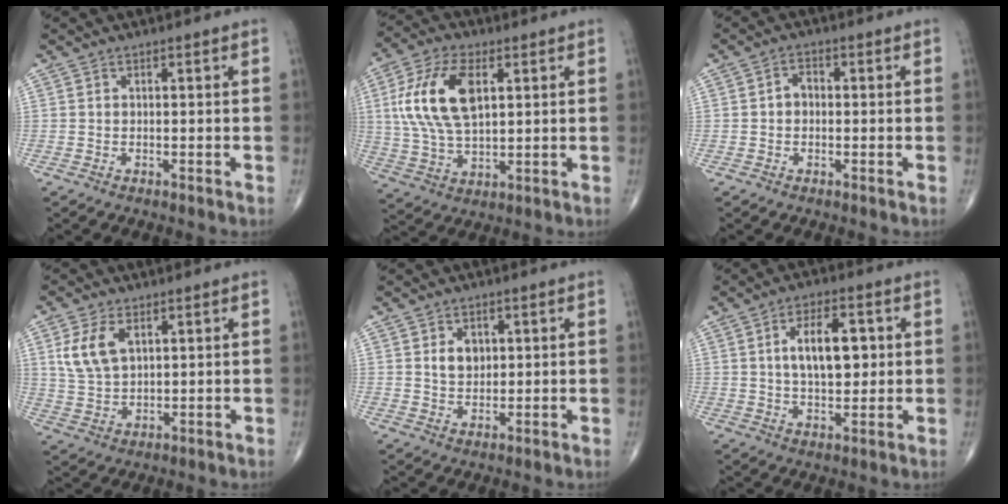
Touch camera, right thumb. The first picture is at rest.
{"total": 15.0, "force": [3.6, 7.7, 12.4], "torque": [-0.247, 0.001, 0.070]}
{"total": 2.3, "force": [-0.3, 1.8, 1.4], "torque": [-0.011, 0.013, -0.013]}
{"total": 7.8, "force": [2.8, 4.5, 5.7], "torque": [-0.113, -0.006, 0.061]}
{"total": 4.0, "force": [1.1, 2.9, 2.4], "torque": [-0.024, -0.007, 0.020]}
{"total": 9.7, "force": [1.7, 4.8, 8.2], "torque": [-0.114, -0.001, 0.028]}